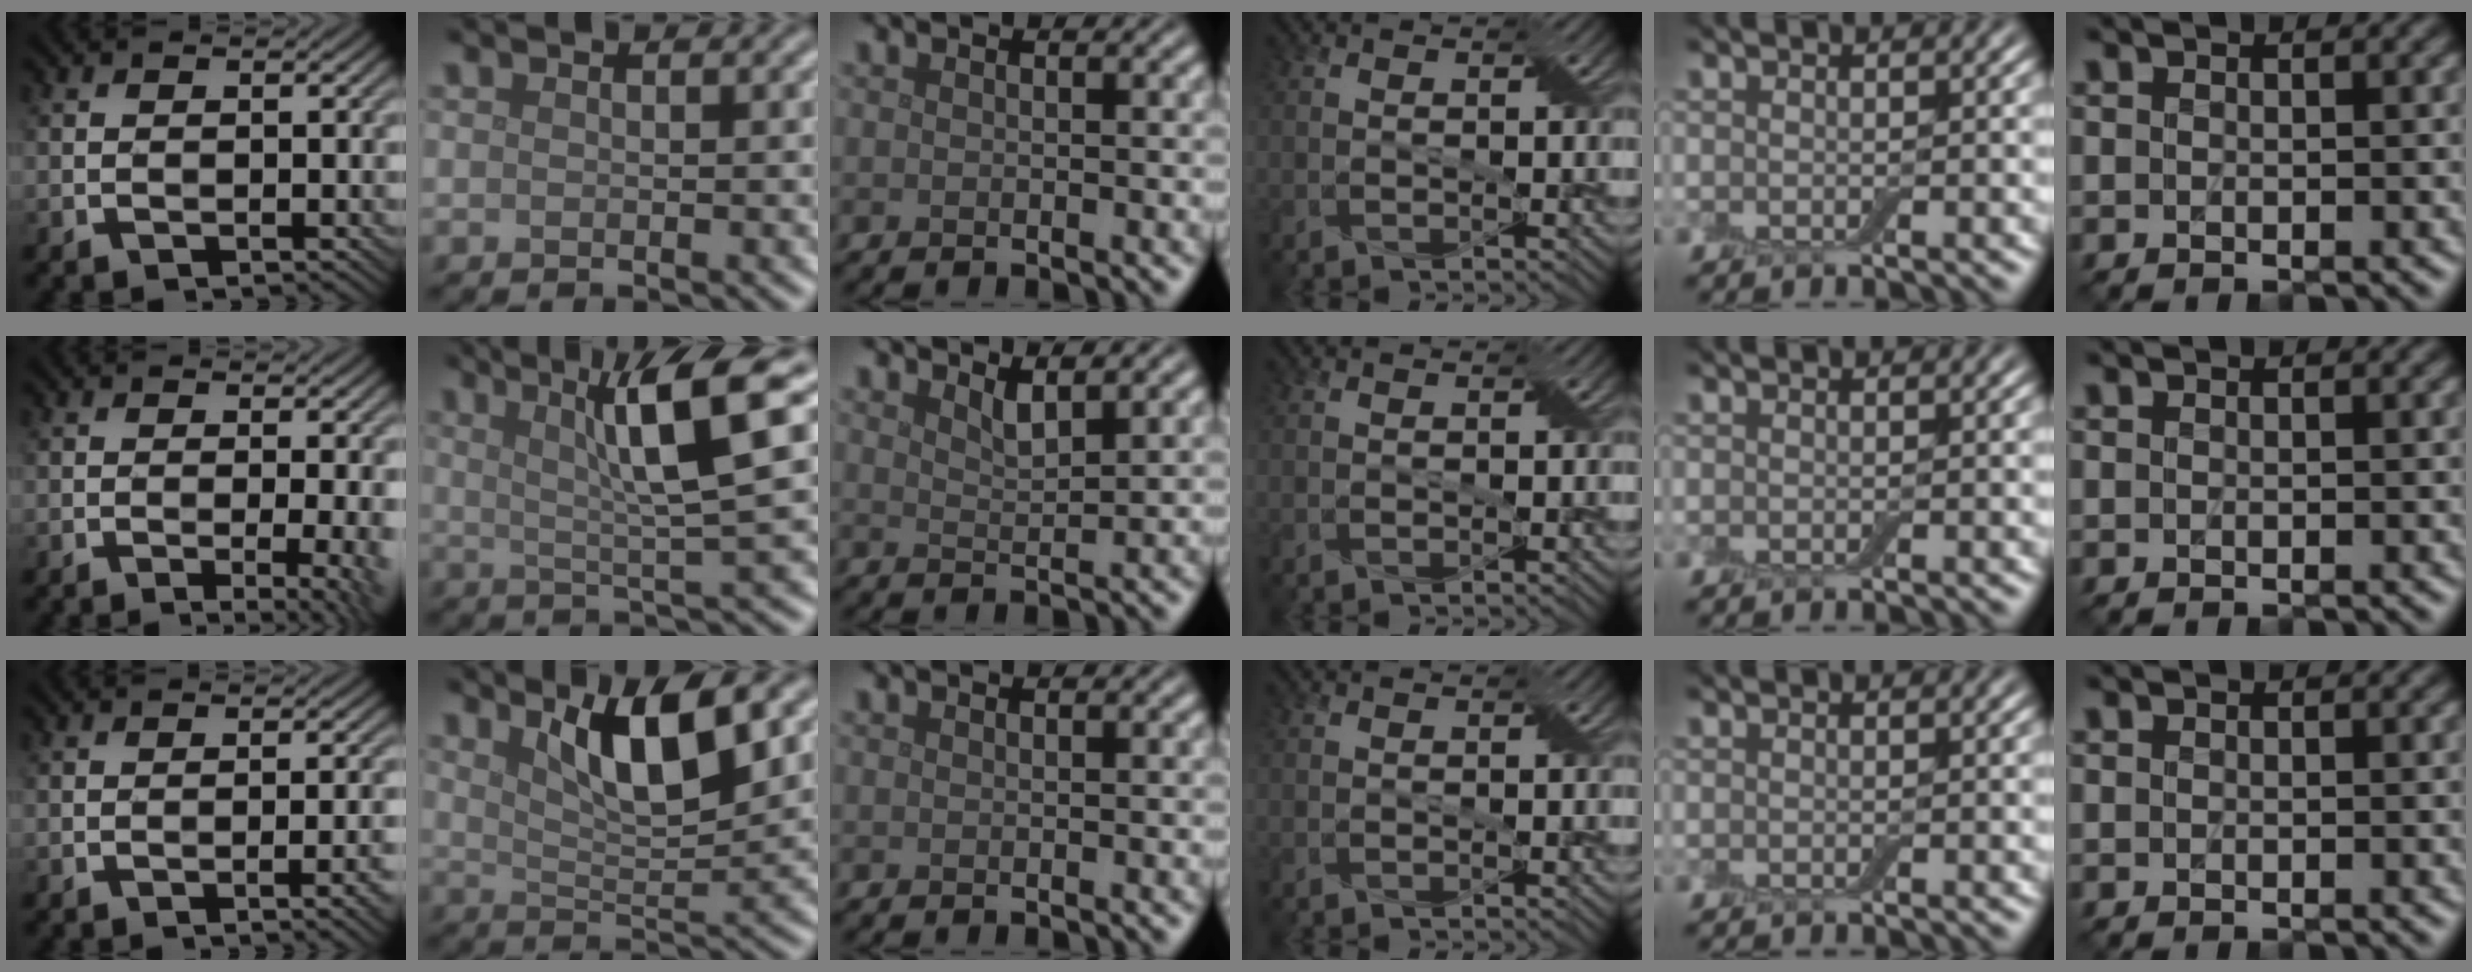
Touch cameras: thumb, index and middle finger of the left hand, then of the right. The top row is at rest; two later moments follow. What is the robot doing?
{"motion": "wrap", "object": "cling film"}